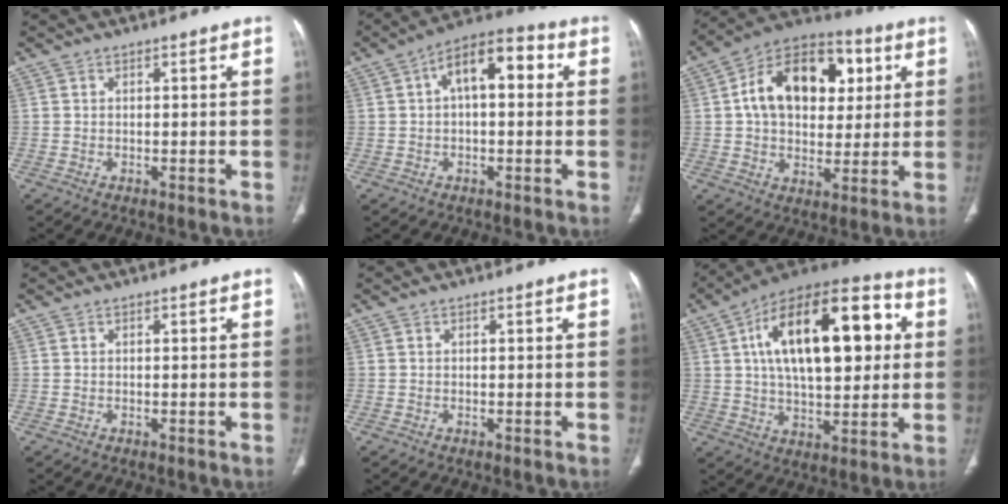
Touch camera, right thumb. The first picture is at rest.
{"total": 11.0, "force": [2.4, 5.6, 9.2], "torque": [-0.128, 0.036, 0.026]}
{"total": 20.1, "force": [4.7, 13.3, 14.3], "torque": [-0.192, 0.015, 0.071]}
{"total": 0.0}
{"total": 0.0}
{"total": 25.6, "force": [5.8, 12.3, 21.7], "torque": [-0.325, 0.019, 0.086]}